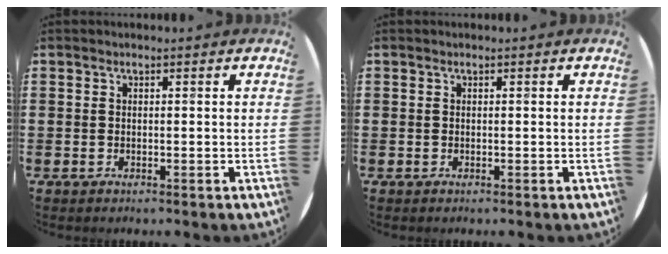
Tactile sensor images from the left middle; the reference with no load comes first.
{"total": 0.0}